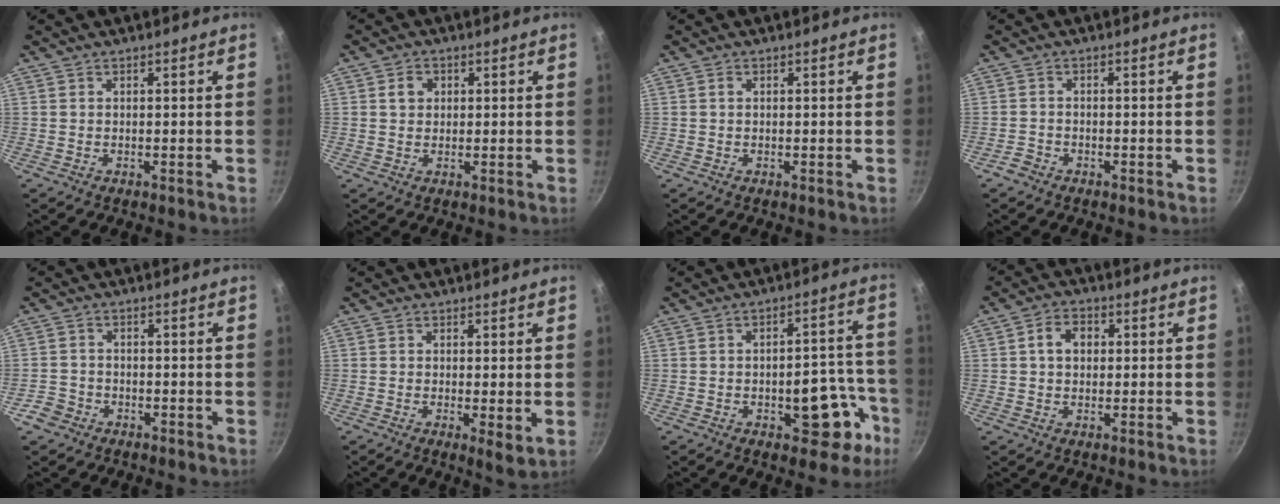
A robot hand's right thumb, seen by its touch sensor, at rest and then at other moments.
{"total": 3.1, "force": [0.7, 2.6, 1.5], "torque": [-0.010, 0.003, 0.010]}
{"total": 0.5, "force": [0.1, 0.4, 0.3], "torque": [-0.007, 0.003, 0.002]}
{"total": 1.9, "force": [-1.5, 1.1, 0.4], "torque": [-0.011, 0.017, -0.029]}
{"total": 3.6, "force": [-2.2, 2.7, 0.9], "torque": [-0.012, 0.030, -0.039]}
{"total": 3.4, "force": [-0.1, 1.0, 3.2], "torque": [-0.050, -0.016, -0.001]}
{"total": 12.0, "force": [-5.0, 6.3, 8.9], "torque": [-0.052, 0.049, -0.060]}
{"total": 5.1, "force": [0.8, 3.9, 3.2], "torque": [-0.034, 0.011, 0.008]}